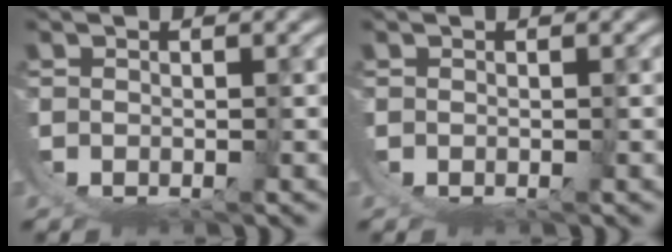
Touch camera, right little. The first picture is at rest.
{"total": 0.0}